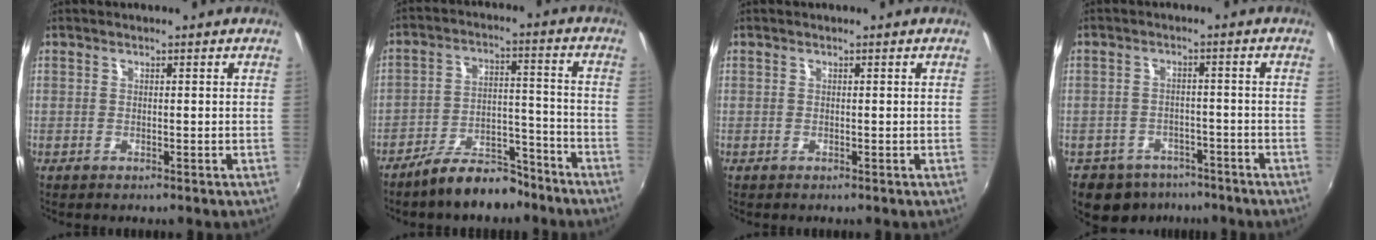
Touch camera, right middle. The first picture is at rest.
{"total": 10.5, "force": [-8.7, 3.9, 4.6], "torque": [-0.086, 0.028, -0.126]}
{"total": 0.0}
{"total": 10.2, "force": [-7.2, 6.6, 3.0], "torque": [-0.084, 0.011, -0.094]}